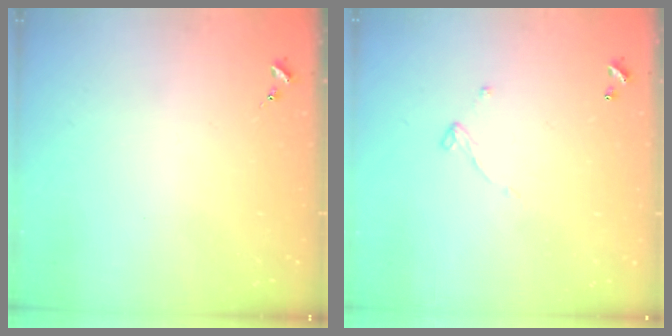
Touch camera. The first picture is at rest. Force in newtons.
{"total": 4.9, "press": 4.9, "slide": 0.1}